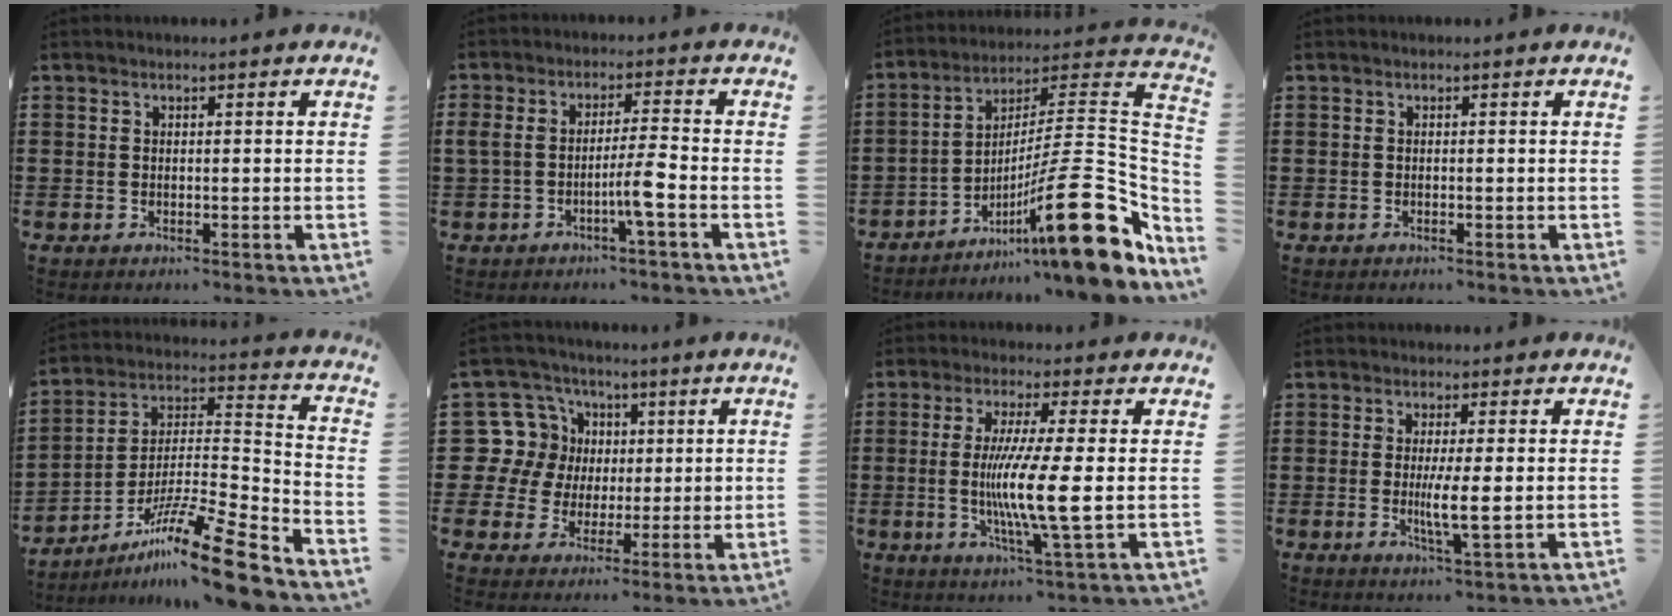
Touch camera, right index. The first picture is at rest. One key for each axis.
{"total": 5.0, "fx": -2.0, "fy": 0.1, "fz": 4.6, "tx": -0.095, "ty": -0.007, "tz": -0.042}
{"total": 19.8, "fx": -7.7, "fy": 3.7, "fz": 17.8, "tx": -0.265, "ty": 0.003, "tz": -0.127}
{"total": 0.0}
{"total": 15.4, "fx": -11.3, "fy": 1.4, "fz": 10.4, "tx": -0.164, "ty": 0.035, "tz": -0.204}
{"total": 11.5, "fx": 1.7, "fy": 10.9, "fz": 3.0, "tx": -0.120, "ty": -0.006, "tz": 0.034}
{"total": 9.2, "fx": -0.4, "fy": -0.1, "fz": 9.2, "tx": -0.177, "ty": -0.016, "tz": -0.014}
{"total": 4.6, "fx": -0.3, "fy": 0.2, "fz": 4.6, "tx": -0.081, "ty": -0.007, "tz": -0.007}